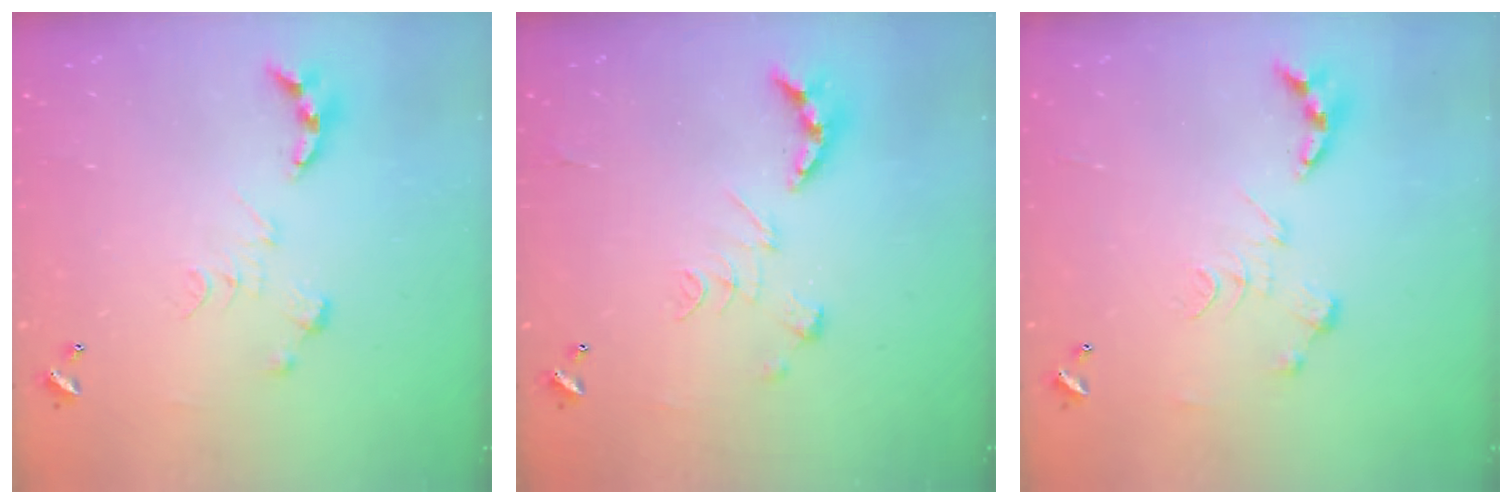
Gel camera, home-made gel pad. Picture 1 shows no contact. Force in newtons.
{"total": 2.5, "press": 2.0, "slide": 1.5}
{"total": 0.0}